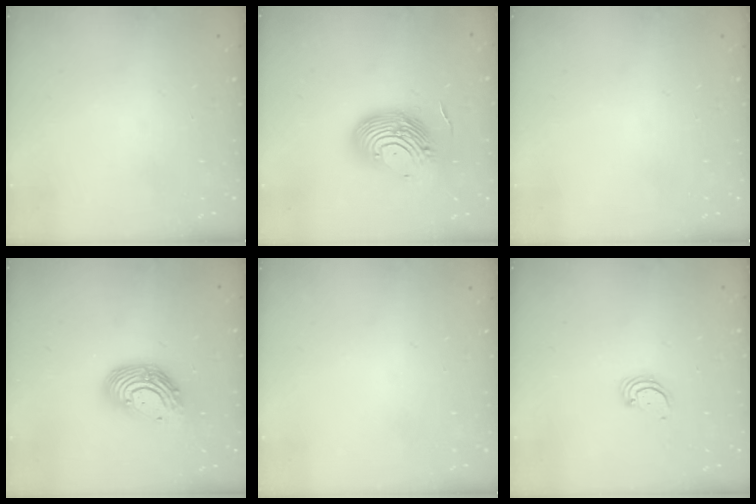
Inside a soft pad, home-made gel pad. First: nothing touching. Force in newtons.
{"total": 16.3, "press": 15.8, "slide": 4.1}
{"total": 0.0}
{"total": 13.2, "press": 13.1, "slide": 1.3}
{"total": 0.0}
{"total": 2.5, "press": 2.5, "slide": 0.2}